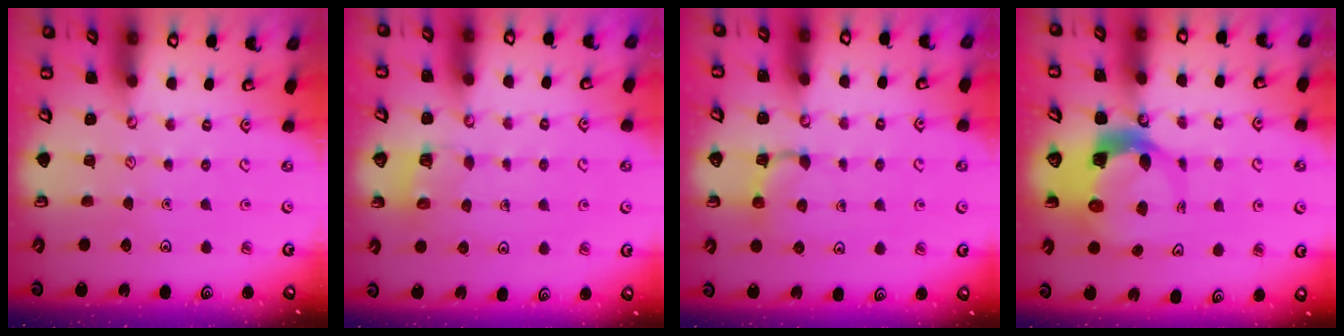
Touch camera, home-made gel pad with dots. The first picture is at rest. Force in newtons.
{"total": 4.6, "press": 4.6, "slide": 0.3}
{"total": 3.0, "press": 2.9, "slide": 0.7}
{"total": 6.8, "press": 6.7, "slide": 1.2}